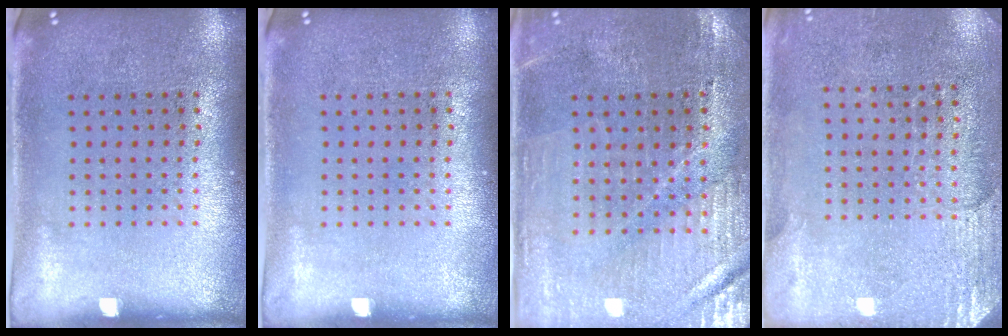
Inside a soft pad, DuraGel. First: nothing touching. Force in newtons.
{"total": 0.0}
{"total": 1.1, "press": 1.1, "slide": 0.2}
{"total": 2.8, "press": 2.5, "slide": 1.3}